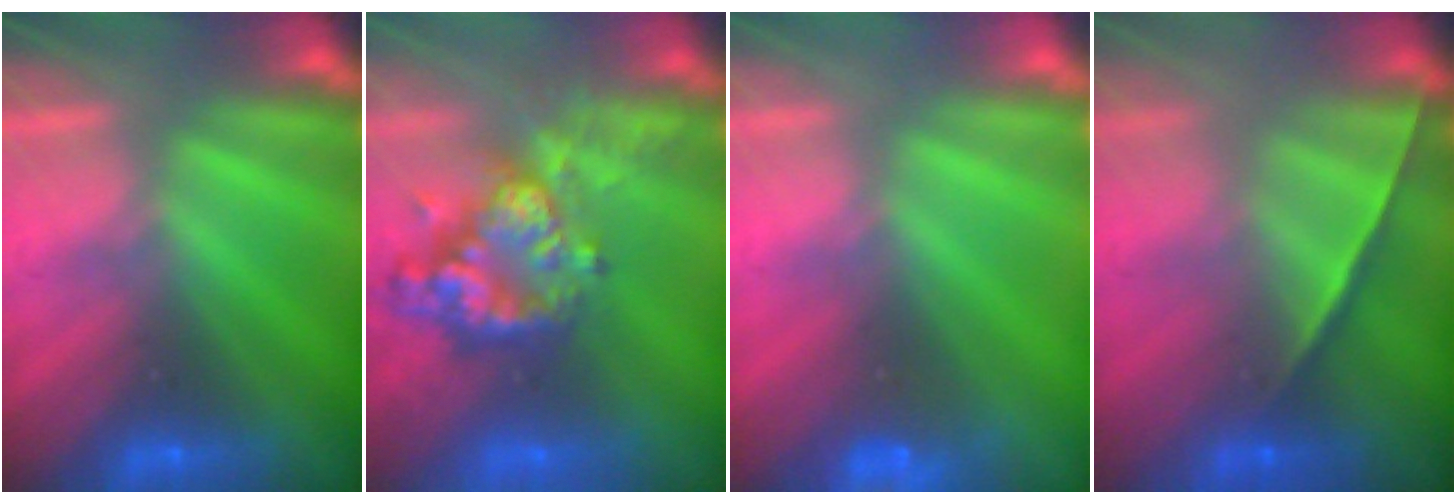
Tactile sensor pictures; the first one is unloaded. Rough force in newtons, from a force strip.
{"total": 7.7}
{"total": 3.5}
{"total": 1.1}